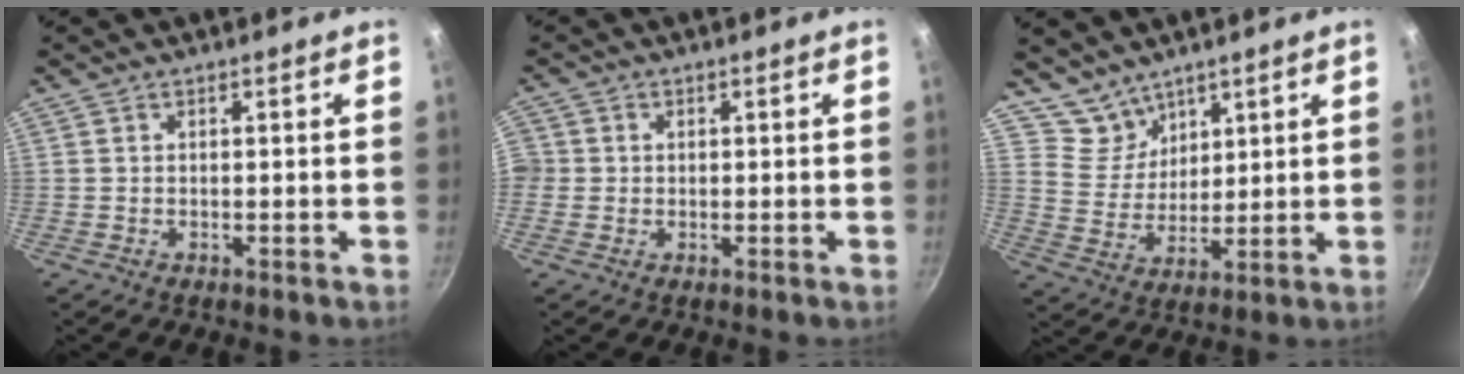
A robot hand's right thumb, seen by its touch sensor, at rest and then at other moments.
{"total": 2.7, "force": [-0.1, 2.6, 0.6], "torque": [0.003, 0.006, -0.007]}
{"total": 7.0, "force": [5.7, 4.1, 0.6], "torque": [0.009, -0.038, 0.113]}